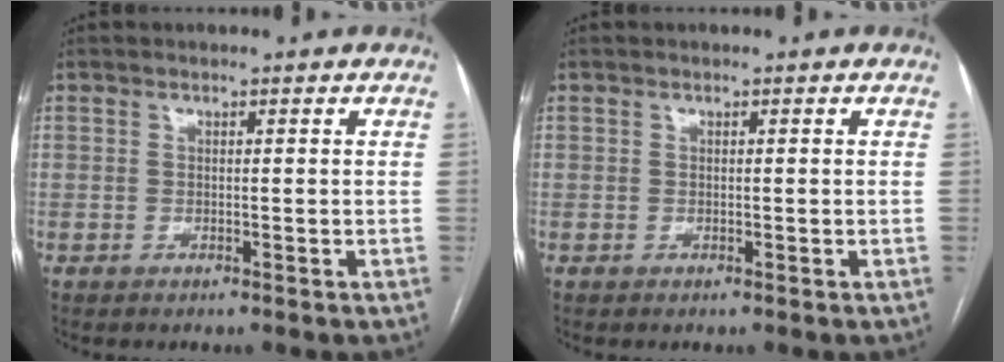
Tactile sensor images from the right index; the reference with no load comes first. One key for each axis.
{"total": 0.0}